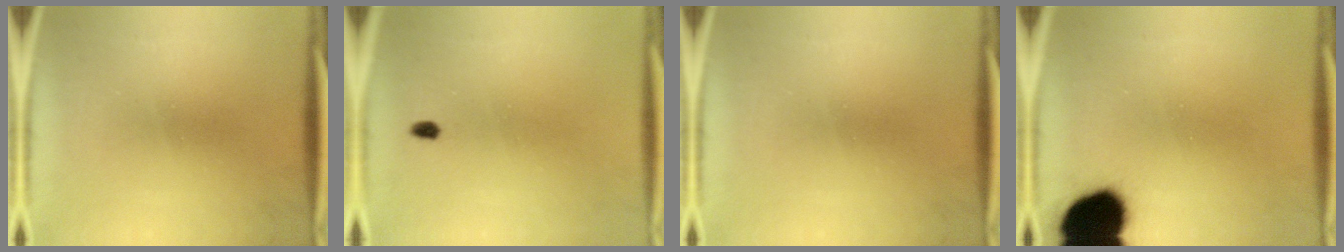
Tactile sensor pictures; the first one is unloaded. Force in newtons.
{"total": 1.1}
{"total": 0.0}
{"total": 17.4}